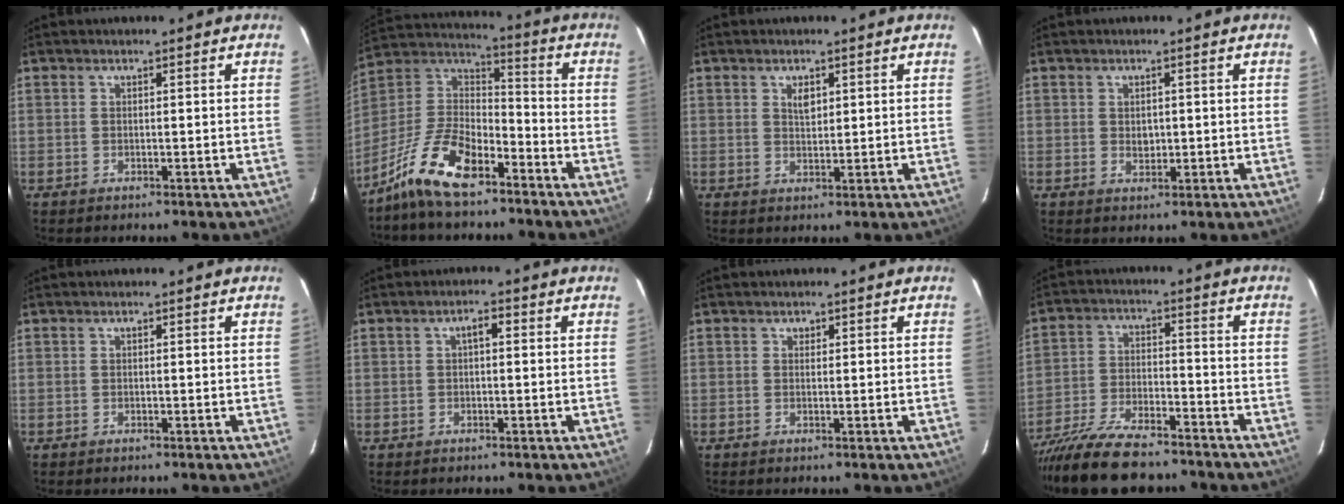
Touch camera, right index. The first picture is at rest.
{"total": 15.6, "force": [-10.6, 6.1, 9.6], "torque": [-0.210, 0.007, -0.201]}
{"total": 2.6, "force": [1.1, 1.6, 1.7], "torque": [-0.026, 0.002, 0.020]}
{"total": 1.9, "force": [0.1, 1.6, 1.0], "torque": [-0.014, 0.001, 0.004]}
{"total": 0.0}
{"total": 2.1, "force": [0.3, 0.9, 1.8], "torque": [-0.031, 0.011, 0.004]}
{"total": 0.8, "force": [0.3, 0.8, 0.1], "torque": [0.001, 0.003, 0.004]}
{"total": 16.6, "force": [-14.0, 4.4, 7.8], "torque": [-0.170, -0.032, -0.236]}